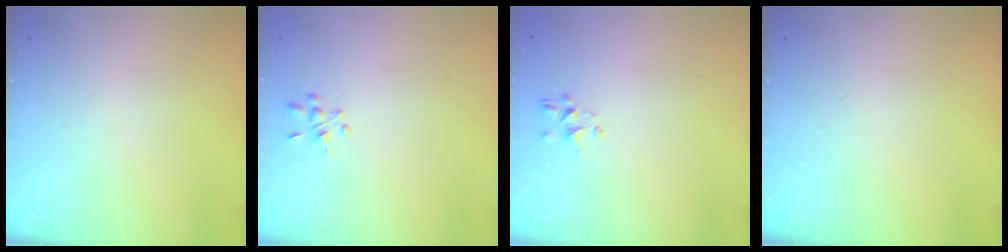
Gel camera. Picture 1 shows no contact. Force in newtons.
{"total": 3.0, "press": 2.9, "slide": 0.8}
{"total": 1.5, "press": 1.4, "slide": 0.7}
{"total": 0.0}